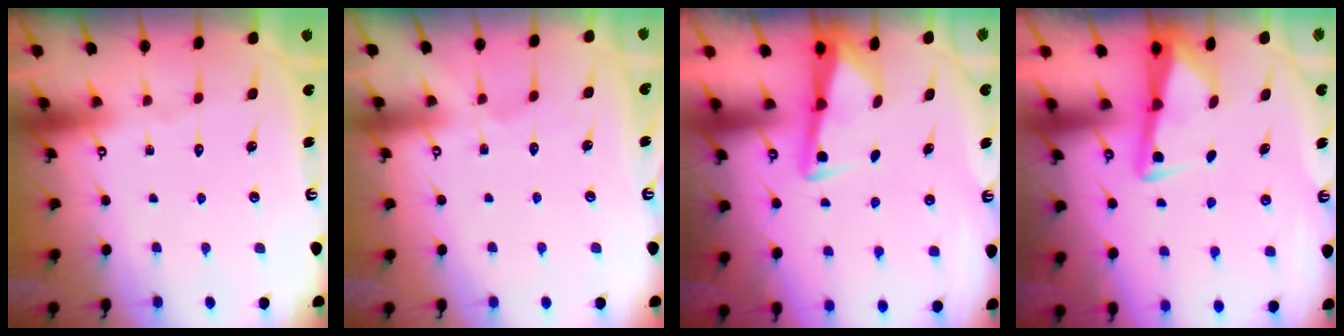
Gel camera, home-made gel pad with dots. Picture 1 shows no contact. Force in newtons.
{"total": 2.8, "press": 2.8, "slide": 0.3}
{"total": 3.0, "press": 3.0, "slide": 0.4}
{"total": 2.9, "press": 2.9, "slide": 0.4}